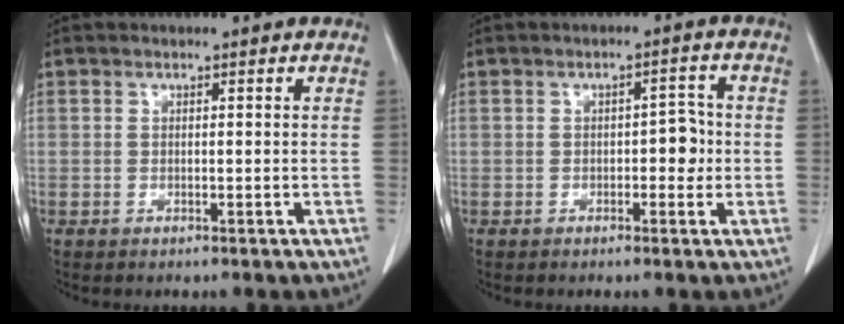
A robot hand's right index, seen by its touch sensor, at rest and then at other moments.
{"total": 3.2, "force": [-0.5, 1.7, 2.7], "torque": [-0.029, 0.009, -0.008]}